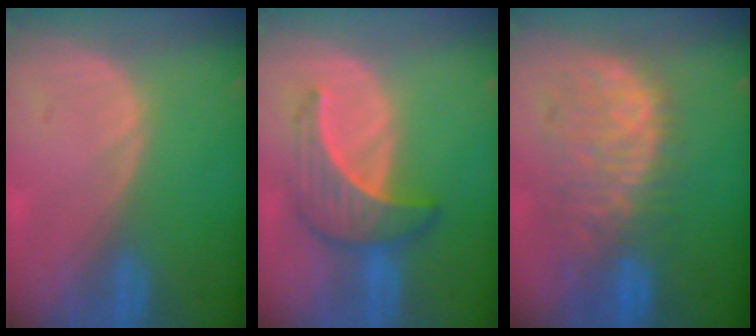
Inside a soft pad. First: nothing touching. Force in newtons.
{"total": 6.6, "press": 6.5, "slide": 1.2}
{"total": 10.7, "press": 9.4, "slide": 5.2}